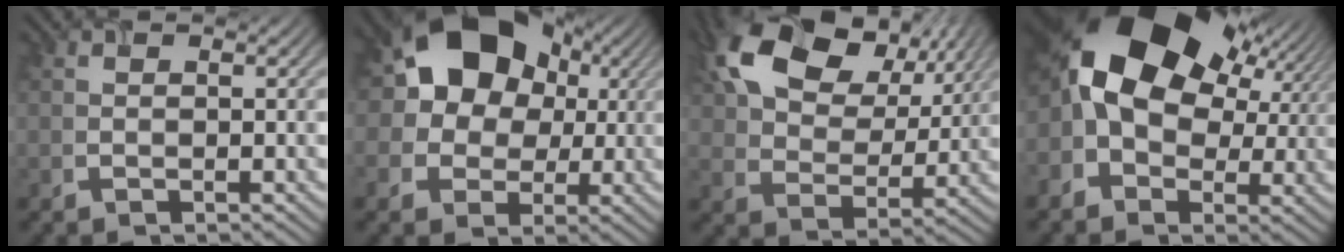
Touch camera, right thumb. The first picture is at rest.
{"total": 13.3, "force": [2.8, 10.8, 7.3], "torque": [-0.133, 0.029, 0.027]}
{"total": 14.1, "force": [6.9, 8.9, 8.5], "torque": [-0.171, 0.010, 0.124]}
{"total": 16.3, "force": [3.7, 11.3, 11.2], "torque": [-0.199, -0.005, 0.079]}